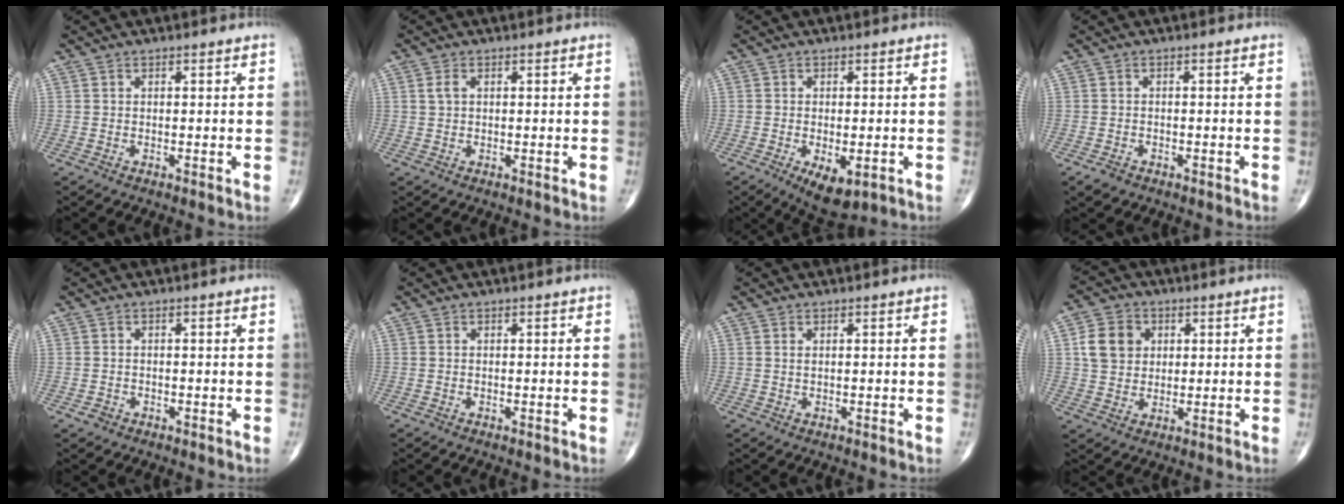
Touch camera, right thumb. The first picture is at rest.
{"total": 1.7, "force": [0.5, 1.1, 1.3], "torque": [-0.028, 0.005, 0.011]}
{"total": 6.8, "force": [-2.5, 3.2, 5.5], "torque": [-0.083, -0.009, -0.031]}
{"total": 1.9, "force": [-1.3, 1.2, 0.7], "torque": [-0.015, 0.003, -0.018]}
{"total": 1.2, "force": [-0.7, 1.0, 0.3], "torque": [-0.005, 0.007, -0.011]}
{"total": 0.0}
{"total": 0.6, "force": [0.3, 0.3, 0.5], "torque": [-0.011, 0.002, 0.007]}
{"total": 7.9, "force": [1.9, 6.6, 3.9], "torque": [-0.050, -0.001, 0.033]}